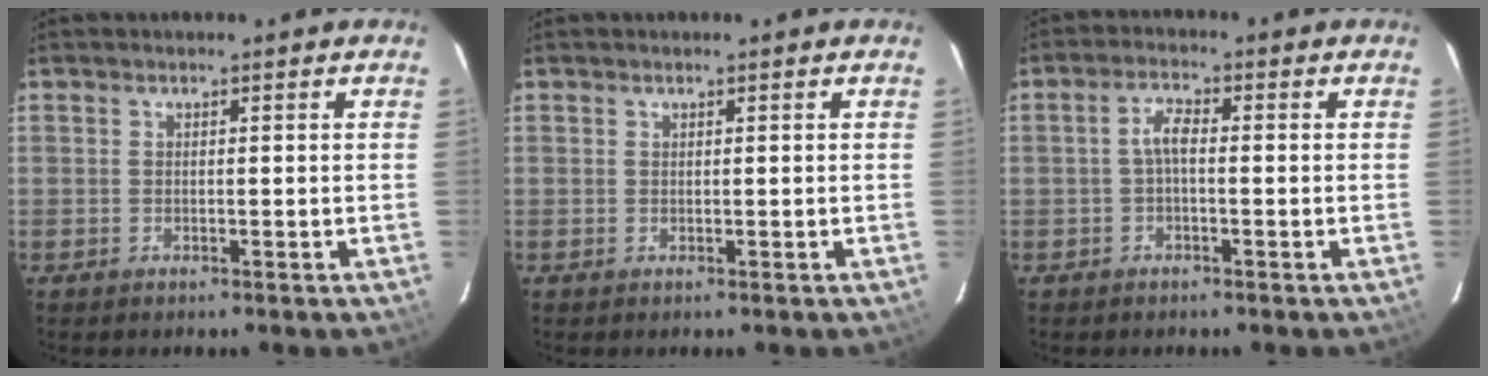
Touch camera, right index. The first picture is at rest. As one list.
[{"total": 0.0}, {"total": 3.0, "force": [-0.4, 1.1, 2.7], "torque": [-0.058, 0.011, -0.009]}]